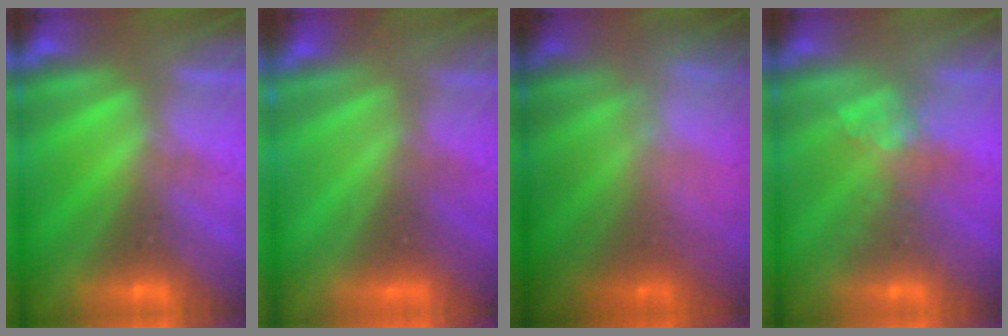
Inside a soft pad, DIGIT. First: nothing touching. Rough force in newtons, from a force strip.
{"total": 6.1}
{"total": 12.7}
{"total": 2.4}